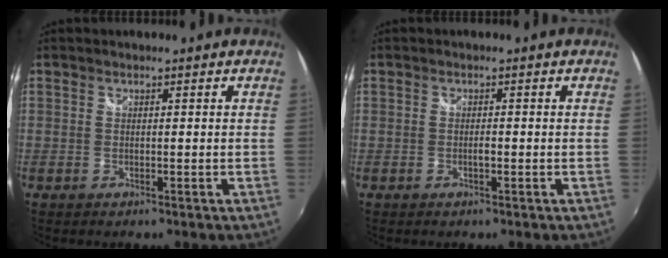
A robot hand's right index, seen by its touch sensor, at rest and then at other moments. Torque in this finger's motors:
{"motor_torque": [0.48, -0.04, 0.17, 0.04]}